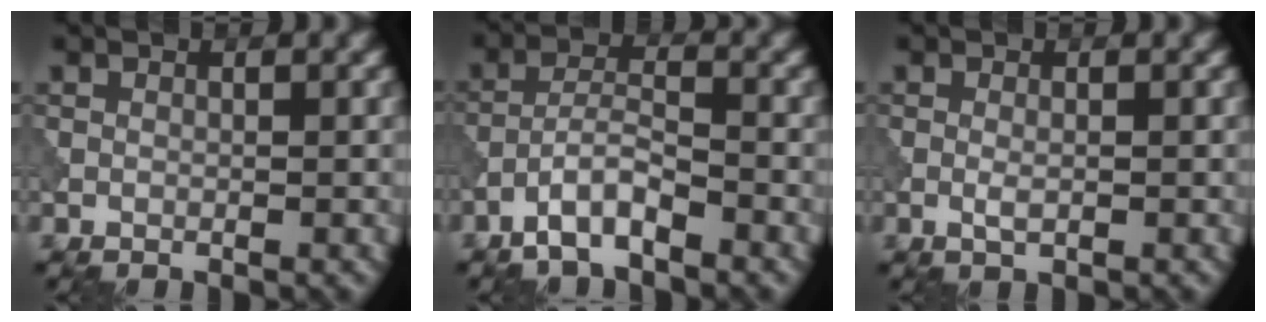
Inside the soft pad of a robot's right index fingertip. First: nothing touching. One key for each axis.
{"total": 3.6, "fx": -2.5, "fy": 0.8, "fz": 2.4, "tx": -0.048, "ty": 0.012, "tz": -0.055}
{"total": 1.0, "fx": -0.2, "fy": 0.3, "fz": 0.9, "tx": -0.021, "ty": -0.003, "tz": -0.005}